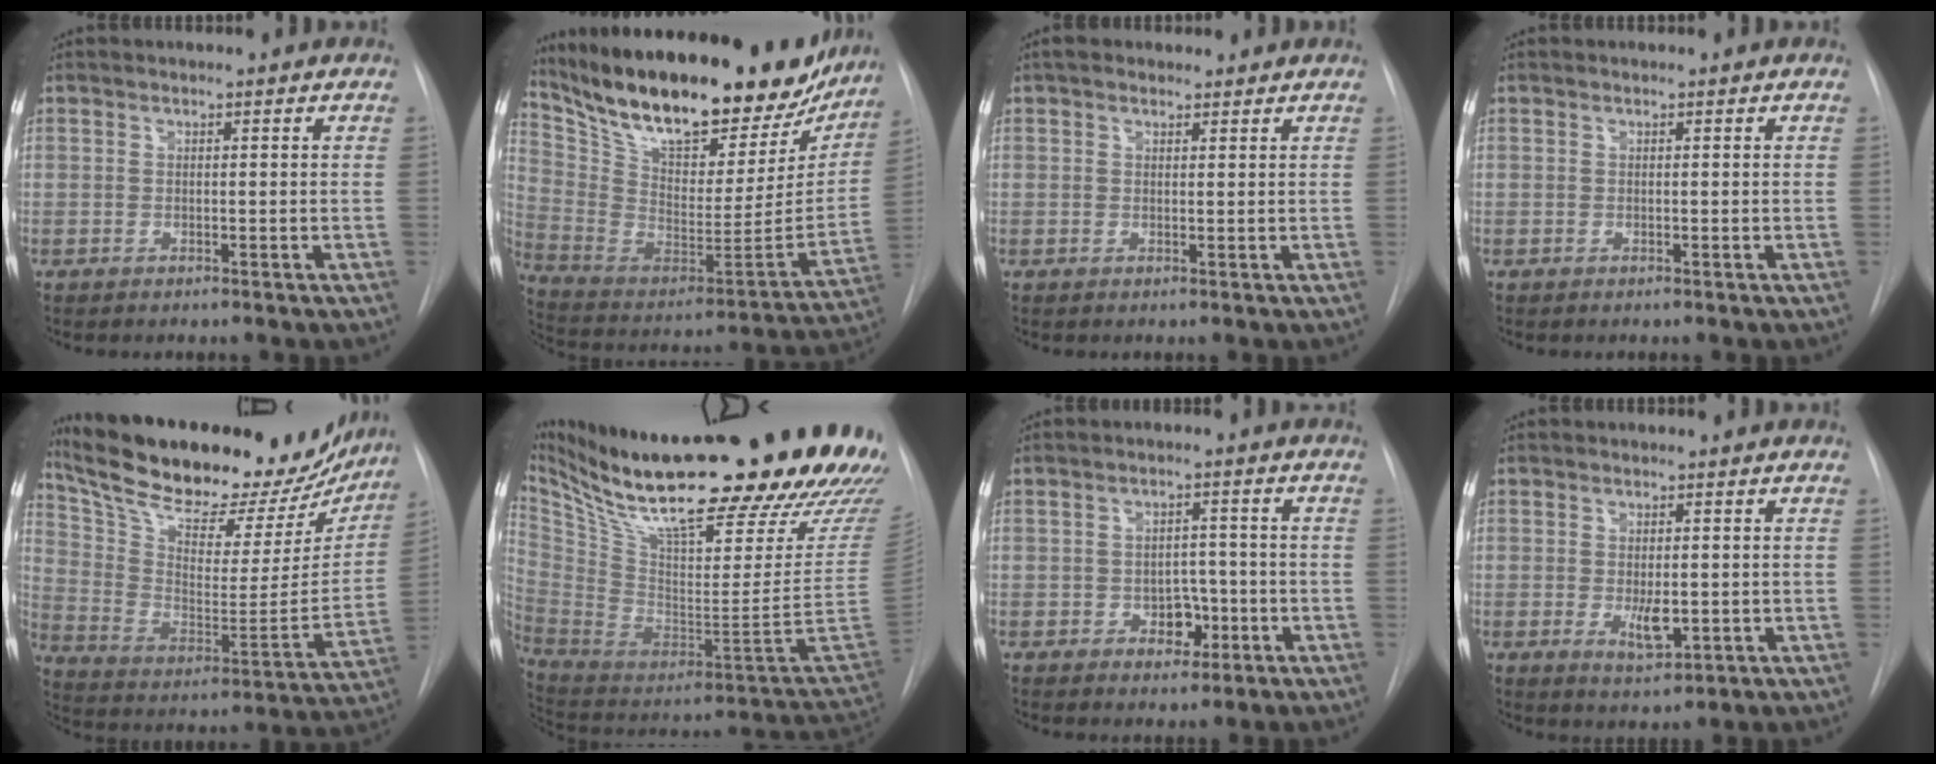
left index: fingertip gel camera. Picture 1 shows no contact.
{"total": 31.8, "force": [25.5, 10.0, 16.2], "torque": [-0.283, -0.025, 0.374]}
{"total": 3.4, "force": [2.8, 1.6, 1.2], "torque": [-0.017, 0.027, 0.043]}
{"total": 0.0}
{"total": 30.9, "force": [26.0, 9.5, 13.6], "torque": [-0.228, -0.021, 0.369]}
{"total": 39.5, "force": [28.9, 5.5, 26.4], "torque": [-0.359, -0.038, 0.423]}
{"total": 4.3, "force": [-1.6, 3.0, 2.6], "torque": [-0.027, 0.007, -0.018]}
{"total": 4.2, "force": [-0.6, 1.9, 3.7], "torque": [-0.063, -0.008, -0.001]}